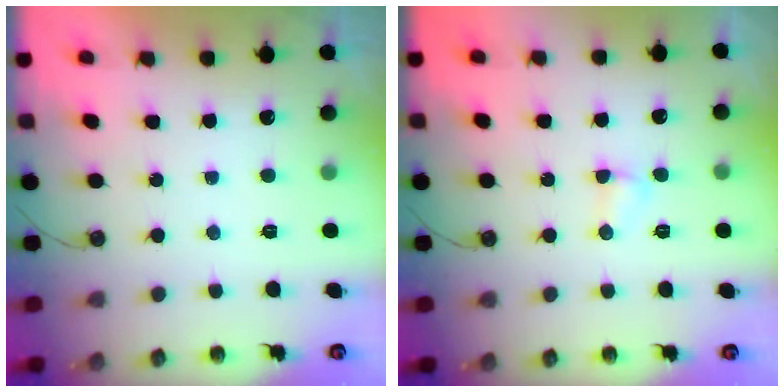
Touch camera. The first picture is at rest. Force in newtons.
{"total": 2.5, "press": 2.5, "slide": 0.5}